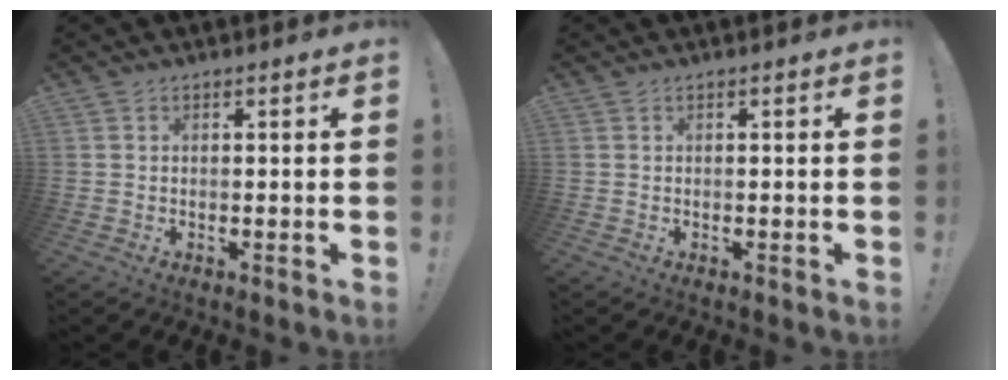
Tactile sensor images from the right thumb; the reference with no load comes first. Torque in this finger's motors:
{"motor_torque": [0.00, 0.00, 0.00, 0.00, 0.00]}